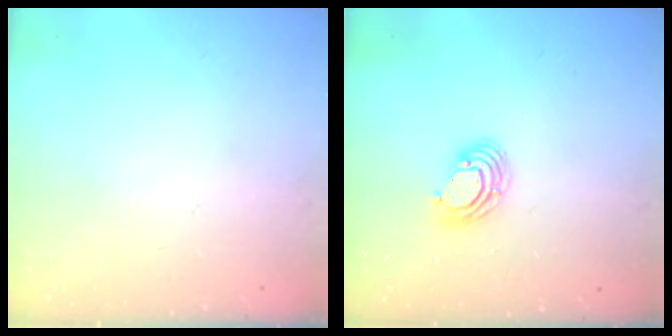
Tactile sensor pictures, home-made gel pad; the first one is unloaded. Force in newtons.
{"total": 8.2, "press": 8.1, "slide": 1.4}